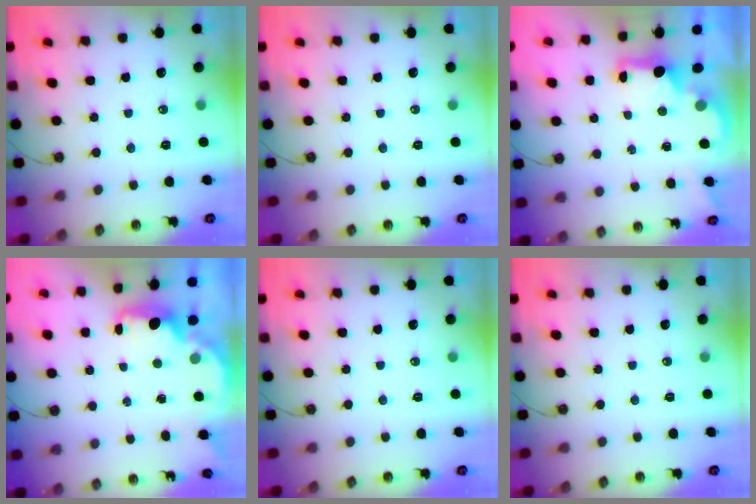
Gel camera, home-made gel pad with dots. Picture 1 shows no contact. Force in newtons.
{"total": 0.0}
{"total": 2.2, "press": 2.1, "slide": 0.8}
{"total": 2.5, "press": 2.4, "slide": 0.8}
{"total": 0.0}
{"total": 0.0}